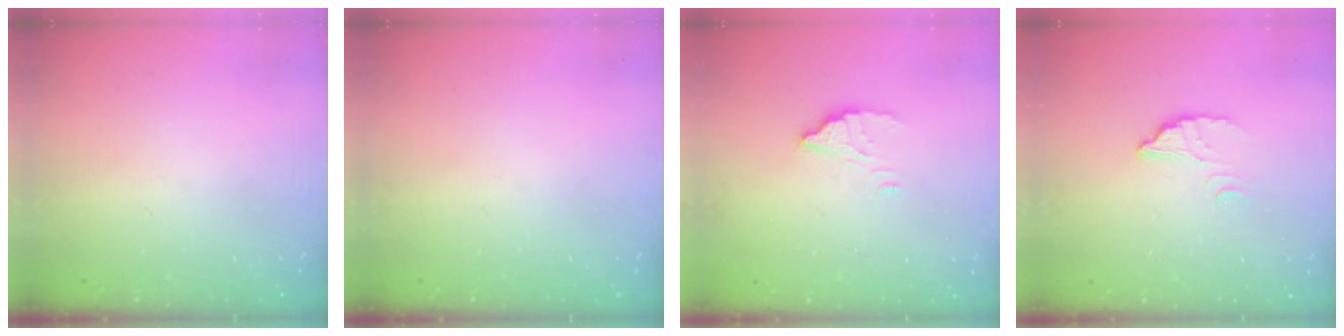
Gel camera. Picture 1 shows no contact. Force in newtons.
{"total": 0.0}
{"total": 2.6, "press": 2.6, "slide": 0.2}
{"total": 2.8, "press": 2.8, "slide": 0.2}